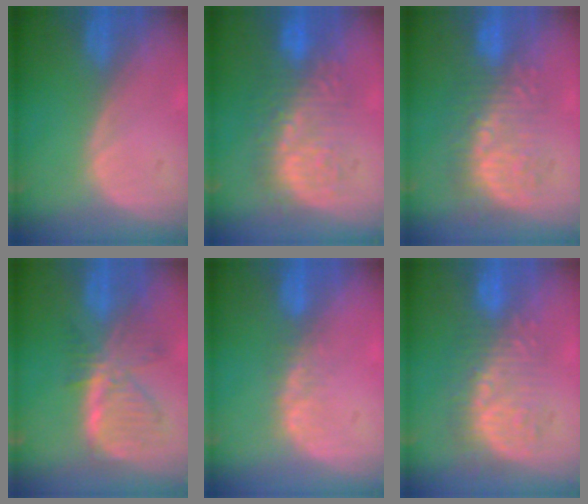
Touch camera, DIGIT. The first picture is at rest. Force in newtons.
{"total": 8.9, "press": 8.8, "slide": 1.5}
{"total": 8.9, "press": 8.5, "slide": 2.5}
{"total": 7.8, "press": 7.0, "slide": 3.4}
{"total": 2.8, "press": 2.4, "slide": 1.5}
{"total": 9.0, "press": 8.4, "slide": 3.3}